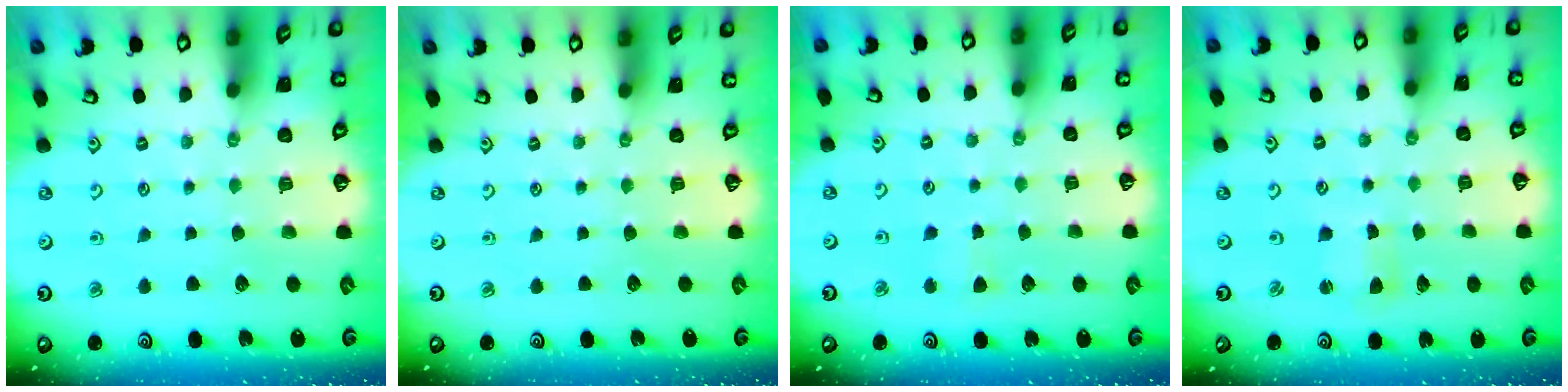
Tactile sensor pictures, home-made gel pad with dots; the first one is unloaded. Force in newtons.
{"total": 0.0}
{"total": 2.8, "press": 2.7, "slide": 0.4}
{"total": 2.5, "press": 2.5, "slide": 0.3}